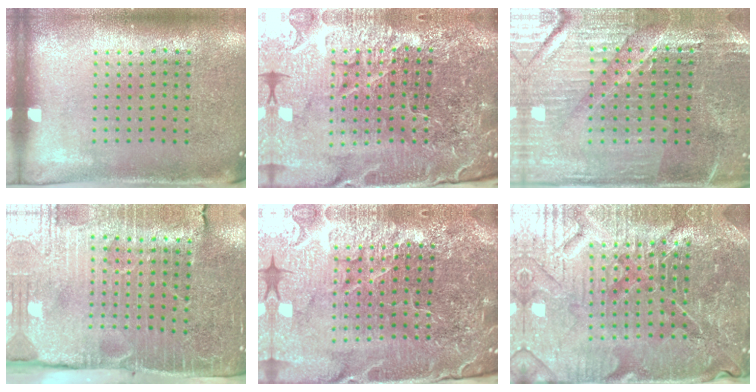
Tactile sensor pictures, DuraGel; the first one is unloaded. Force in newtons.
{"total": 6.6, "press": 5.8, "slide": 3.3}
{"total": 3.2, "press": 3.2, "slide": 0.5}
{"total": 3.8, "press": 3.7, "slide": 0.9}
{"total": 6.0, "press": 5.3, "slide": 2.6}
{"total": 5.8, "press": 5.3, "slide": 2.1}